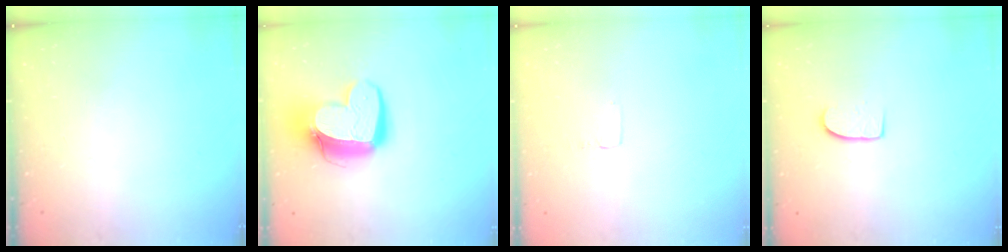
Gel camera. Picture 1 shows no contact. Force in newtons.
{"total": 15.2, "press": 15.2, "slide": 1.4}
{"total": 1.9, "press": 1.9, "slide": 0.1}
{"total": 7.3, "press": 7.3, "slide": 0.6}